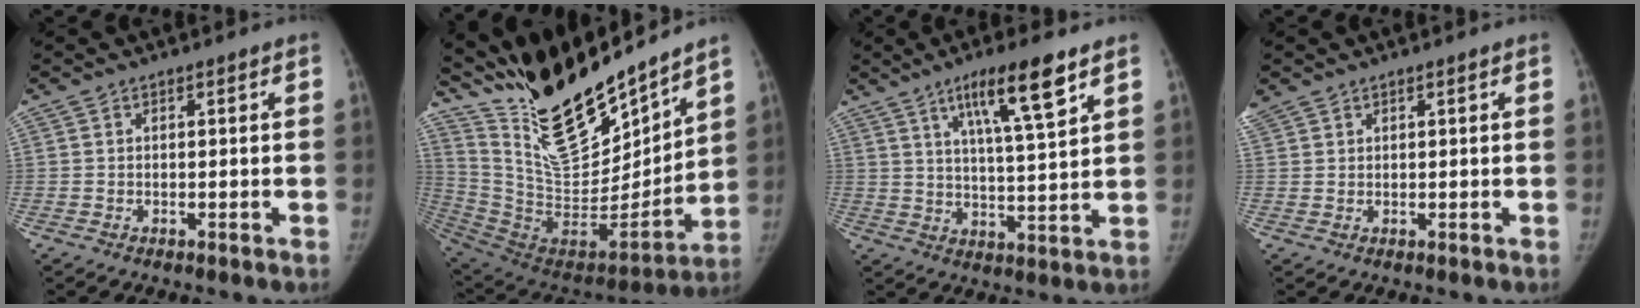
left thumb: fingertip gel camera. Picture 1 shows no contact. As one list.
[{"total": 25.9, "force": [21.2, 7.4, 12.9], "torque": [-0.179, -0.116, 0.375]}, {"total": 11.9, "force": [6.7, 1.6, 9.8], "torque": [-0.159, -0.030, 0.112]}, {"total": 2.7, "force": [1.8, 1.8, 0.6], "torque": [-0.011, 0.013, 0.042]}]